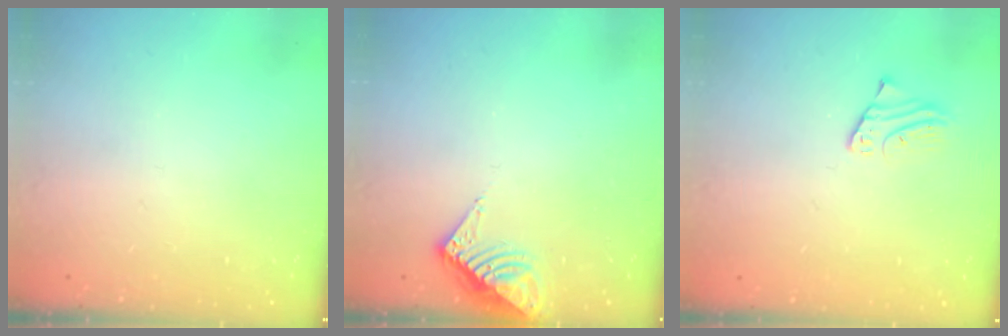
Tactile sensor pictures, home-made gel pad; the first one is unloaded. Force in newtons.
{"total": 8.5, "press": 8.5, "slide": 0.7}
{"total": 2.4, "press": 2.4, "slide": 0.2}